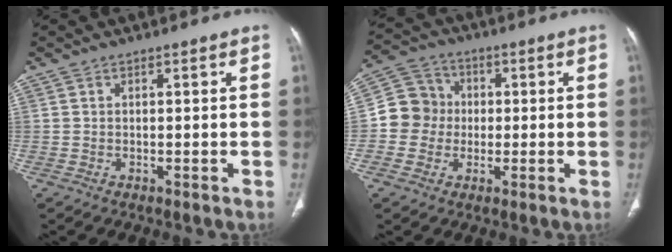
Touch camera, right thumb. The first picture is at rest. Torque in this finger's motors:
{"motor_torque": [1.06, 0.98, 0.42, -0.66, -0.10]}